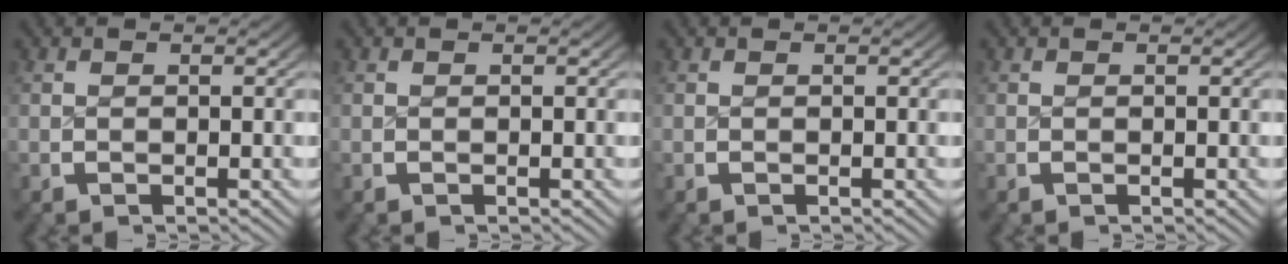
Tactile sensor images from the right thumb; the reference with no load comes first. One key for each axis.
{"total": 0.0}
{"total": 0.0}
{"total": 0.0}